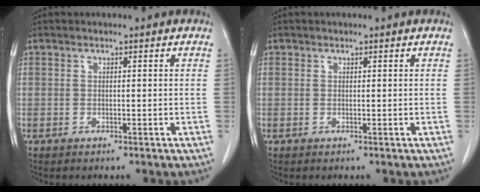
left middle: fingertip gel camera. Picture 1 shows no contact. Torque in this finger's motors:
{"motor_torque": [-0.32, 0.05, -0.05, -0.01]}